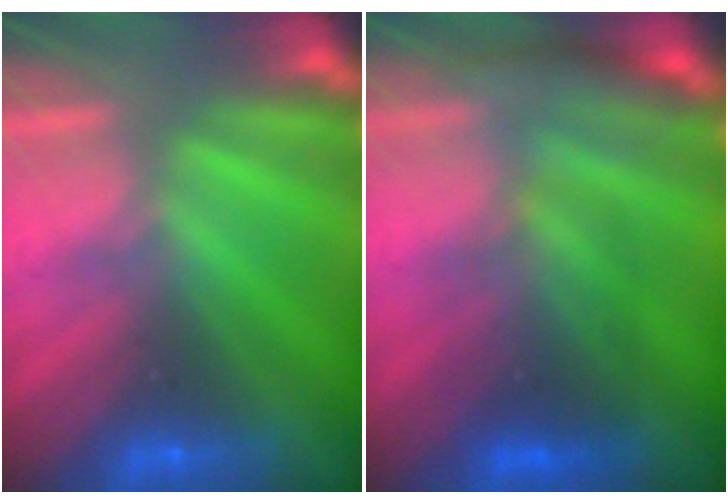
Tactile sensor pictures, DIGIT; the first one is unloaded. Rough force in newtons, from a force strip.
{"total": 2.7}